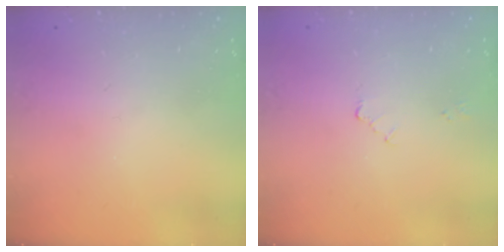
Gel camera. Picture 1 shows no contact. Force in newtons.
{"total": 2.0, "press": 2.0, "slide": 0.3}